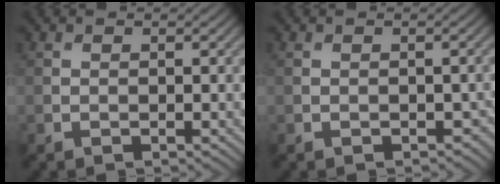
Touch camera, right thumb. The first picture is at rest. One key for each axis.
{"total": 1.4, "fx": -0.5, "fy": 1.0, "fz": 0.8, "tx": -0.015, "ty": -0.013, "tz": -0.003}